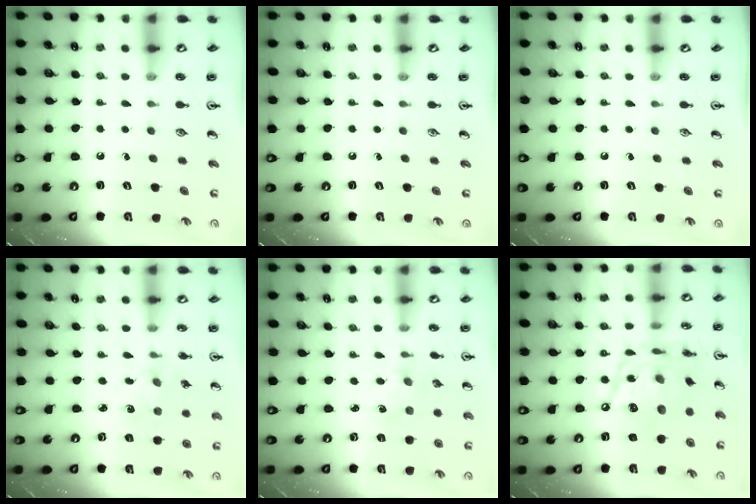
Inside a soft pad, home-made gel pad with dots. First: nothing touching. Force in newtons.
{"total": 0.0}
{"total": 0.0}
{"total": 1.7, "press": 1.7, "slide": 0.3}
{"total": 1.2, "press": 1.1, "slide": 0.2}
{"total": 16.6, "press": 16.6, "slide": 1.4}